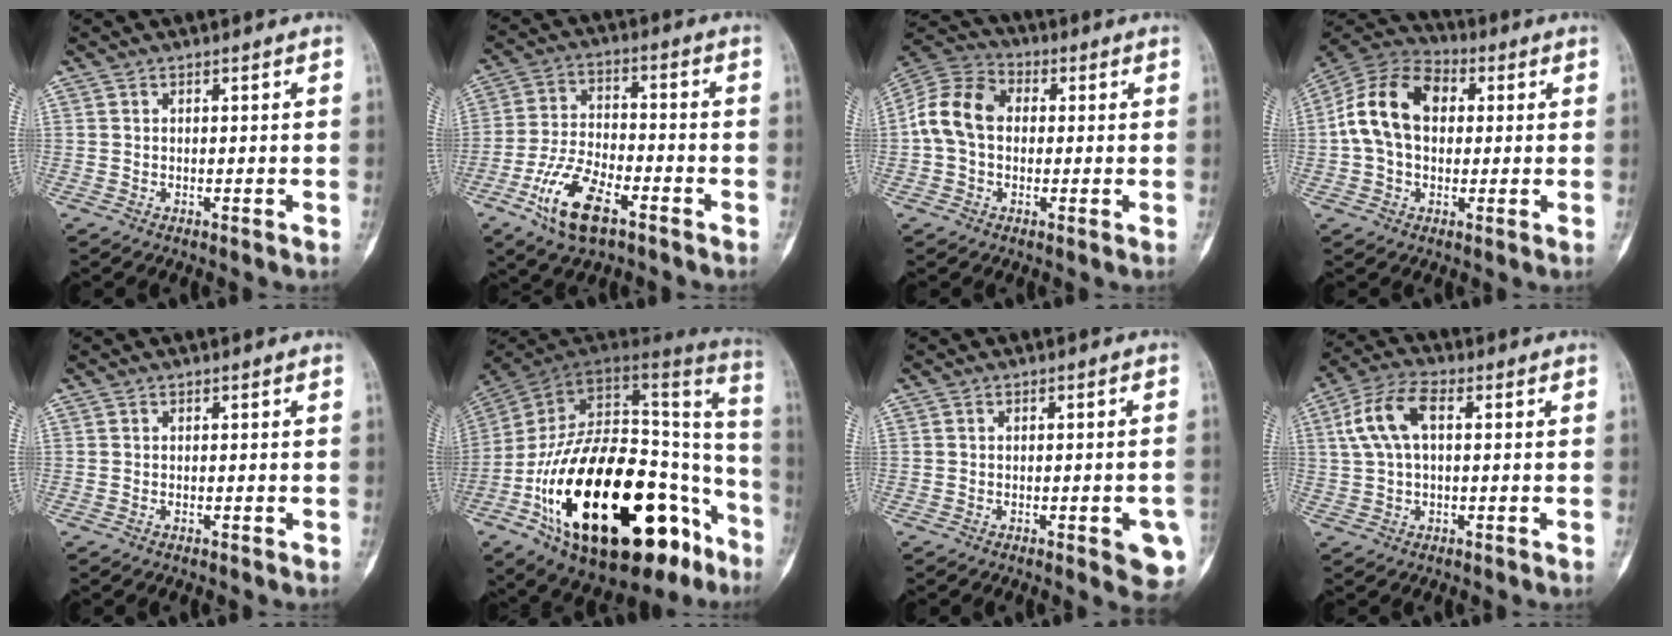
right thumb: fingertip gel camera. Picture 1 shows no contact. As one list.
[{"total": 12.4, "force": [-6.5, 5.5, 8.9], "torque": [-0.175, 0.023, -0.121]}, {"total": 11.2, "force": [0.4, 8.4, 7.4], "torque": [-0.137, 0.033, -0.004]}, {"total": 14.3, "force": [1.6, 10.1, 10.1], "torque": [-0.173, 0.032, 0.017]}, {"total": 0.0}, {"total": 42.1, "force": [-16.9, 20.2, 32.8], "torque": [-0.470, 0.067, -0.261]}, {"total": 6.8, "force": [-2.4, 2.0, 6.0], "torque": [-0.058, 0.003, -0.024]}, {"total": 8.8, "force": [1.7, 4.4, 7.4], "torque": [-0.157, 0.027, 0.030]}]